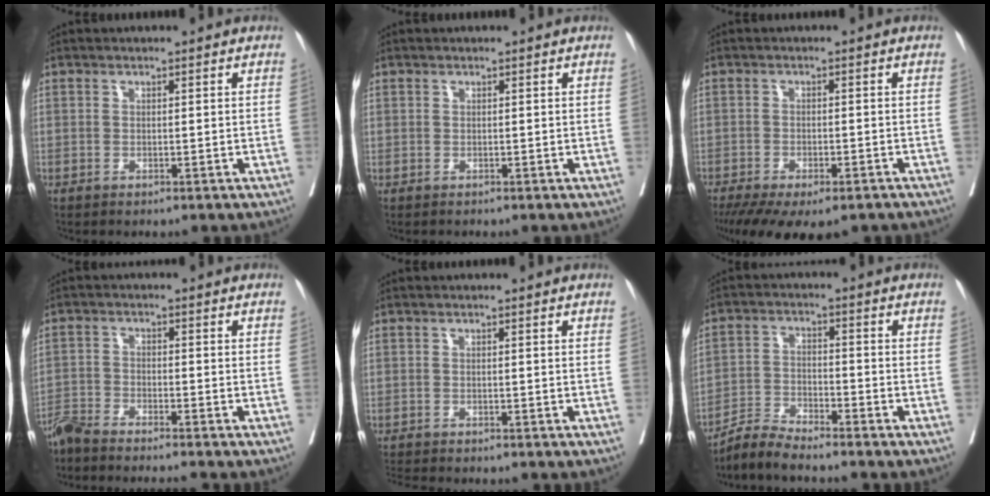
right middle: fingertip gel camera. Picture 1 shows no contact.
{"total": 0.6, "force": [0.0, 0.6, -0.1], "torque": [0.010, 0.005, -0.003]}
{"total": 13.4, "force": [-10.1, 4.6, 7.6], "torque": [-0.151, -0.025, -0.143]}
{"total": 8.1, "force": [-7.5, -0.5, 2.9], "torque": [-0.036, -0.016, -0.127]}
{"total": 6.3, "force": [-5.8, 0.9, 2.3], "torque": [-0.031, -0.009, -0.090]}
{"total": 5.3, "force": [-5.2, 0.1, 1.0], "torque": [-0.019, -0.010, -0.099]}